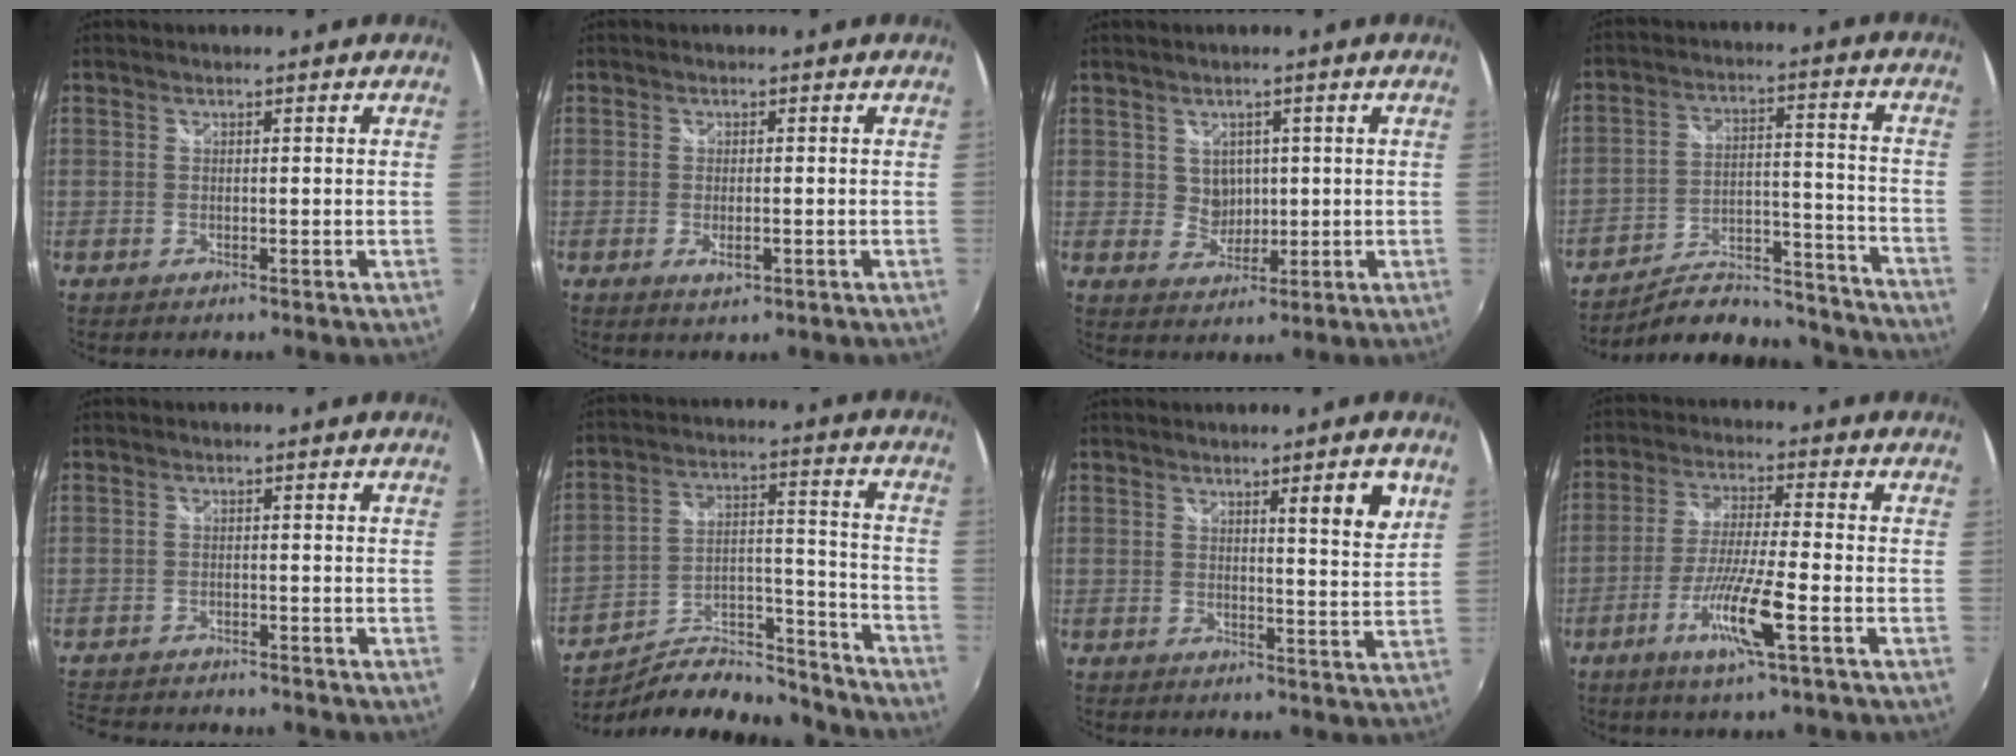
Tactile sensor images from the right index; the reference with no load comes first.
{"total": 2.6, "force": [-0.8, 1.0, 2.2], "torque": [-0.042, -0.007, -0.012]}
{"total": 3.9, "force": [1.0, 3.6, 1.2], "torque": [-0.016, 0.004, 0.024]}
{"total": 21.9, "force": [-19.9, 6.3, 6.6], "torque": [-0.110, 0.034, -0.257]}
{"total": 8.6, "force": [-7.9, 2.2, 2.5], "torque": [-0.077, -0.007, -0.130]}
{"total": 20.1, "force": [-17.0, 6.7, 8.3], "torque": [-0.141, 0.033, -0.239]}
{"total": 6.0, "force": [3.1, 0.4, 5.1], "torque": [-0.061, -0.006, 0.042]}
{"total": 10.7, "force": [-4.7, 0.4, 9.6], "torque": [-0.192, -0.013, -0.090]}